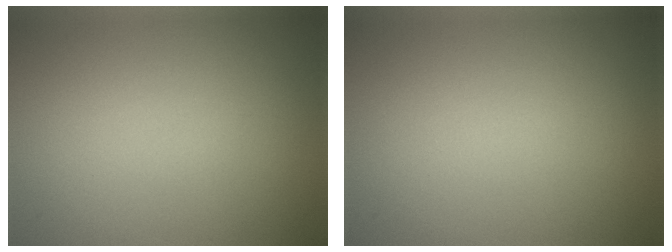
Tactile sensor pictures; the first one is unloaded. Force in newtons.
{"total": 0.0}